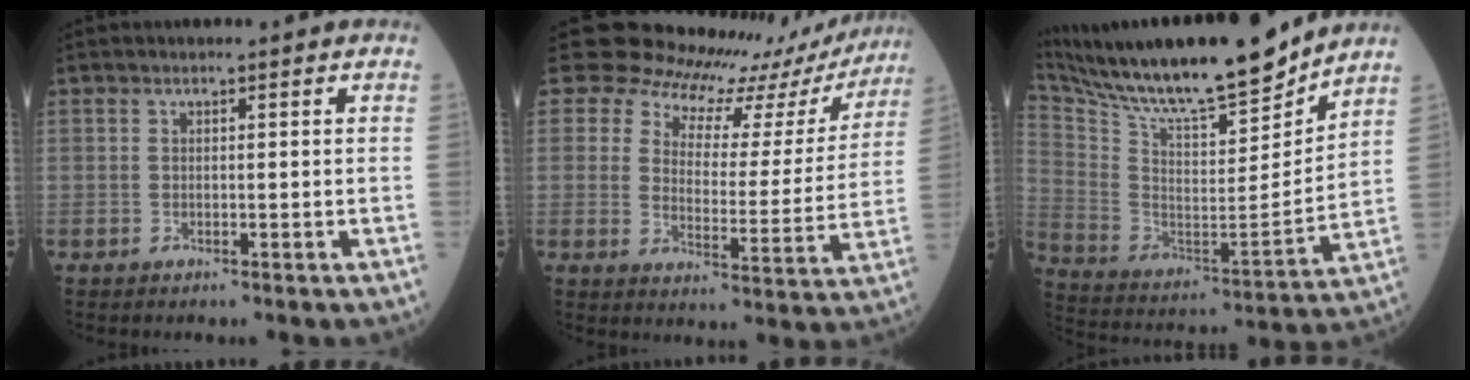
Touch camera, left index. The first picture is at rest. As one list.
[{"total": 16.5, "force": [15.0, 5.9, 3.4], "torque": [-0.031, -0.052, 0.166]}, {"total": 23.3, "force": [20.3, 3.1, 10.9], "torque": [-0.215, -0.020, 0.339]}]